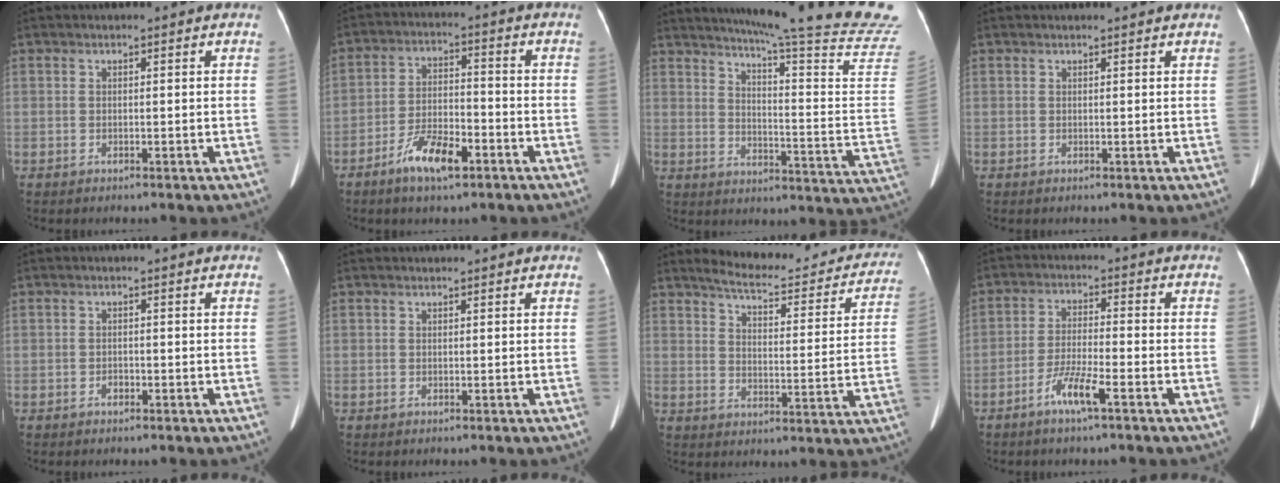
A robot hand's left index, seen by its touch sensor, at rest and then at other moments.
{"total": 7.7, "force": [-4.7, 2.4, 5.7], "torque": [-0.113, -0.001, -0.082]}
{"total": 27.1, "force": [24.3, -2.4, 11.8], "torque": [-0.180, -0.140, 0.295]}
{"total": 2.3, "force": [2.2, 0.3, 0.6], "torque": [-0.011, 0.013, 0.024]}
{"total": 0.7, "force": [-0.4, 0.5, 0.3], "torque": [-0.005, 0.002, -0.007]}
{"total": 1.4, "force": [1.4, 0.2, 0.3], "torque": [-0.010, 0.015, 0.020]}
{"total": 20.0, "force": [18.1, 4.5, 7.3], "torque": [-0.079, -0.041, 0.214]}
{"total": 5.4, "force": [-3.2, 0.1, 4.3], "torque": [-0.090, -0.008, -0.066]}